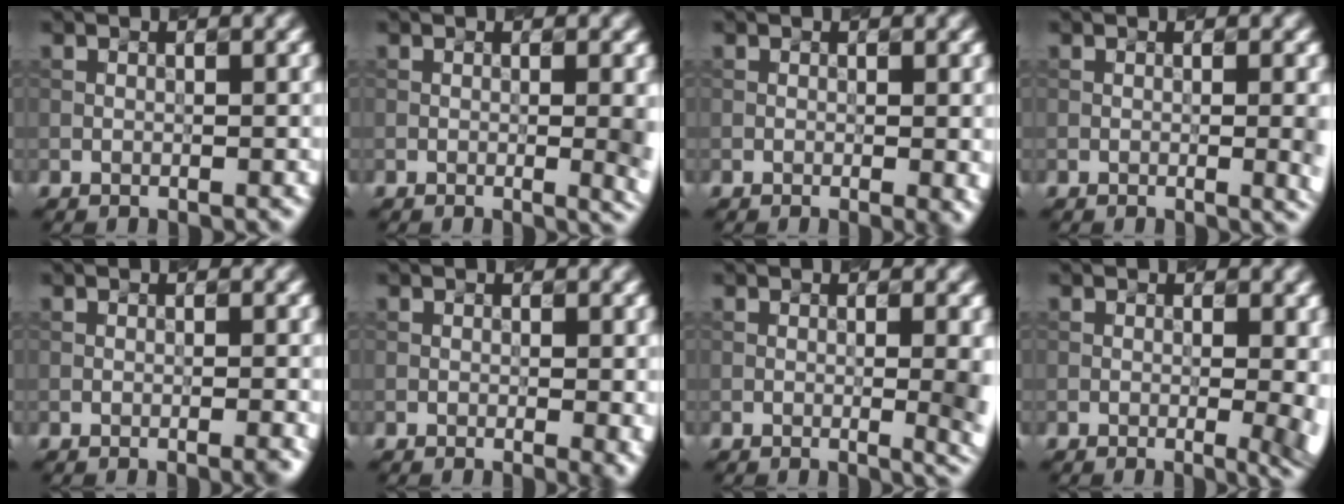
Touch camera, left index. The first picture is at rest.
{"total": 4.0, "force": [-0.4, 1.6, 3.7], "torque": [-0.029, 0.012, 0.001]}
{"total": 2.0, "force": [-0.4, 0.6, 1.8], "torque": [-0.016, 0.010, 0.001]}
{"total": 3.7, "force": [-0.3, 1.5, 3.3], "torque": [-0.021, 0.018, -0.002]}
{"total": 1.9, "force": [-0.6, 0.7, 1.7], "torque": [-0.005, 0.016, -0.007]}
{"total": 2.4, "force": [-0.5, 0.7, 2.2], "torque": [-0.021, 0.009, 0.003]}
{"total": 4.8, "force": [-0.4, 2.0, 4.3], "torque": [-0.031, 0.013, 0.001]}
{"total": 8.2, "force": [-0.1, 4.3, 7.1], "torque": [-0.040, 0.032, 0.002]}